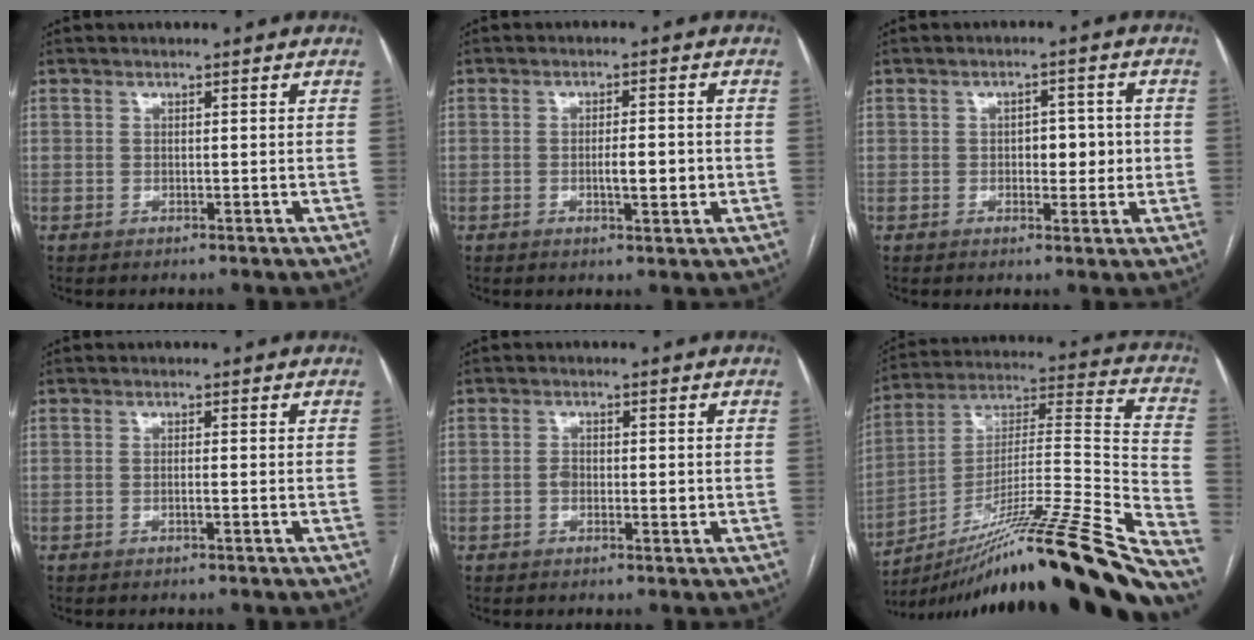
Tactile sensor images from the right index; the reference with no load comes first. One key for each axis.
{"total": 4.0, "fx": -0.7, "fy": 0.9, "fz": 3.8, "tx": -0.067, "ty": -0.001, "tz": -0.005}
{"total": 4.3, "fx": -0.2, "fy": 2.3, "fz": 3.6, "tx": -0.042, "ty": 0.009, "tz": 0.001}
{"total": 0.6, "fx": -0.2, "fy": 0.0, "fz": 0.6, "tx": -0.014, "ty": 0.002, "tz": -0.001}
{"total": 2.4, "fx": -0.2, "fy": 1.4, "fz": 1.9, "tx": -0.032, "ty": 0.004, "tz": -0.001}
{"total": 30.9, "fx": -23.6, "fy": -1.1, "fz": 19.9, "tx": -0.236, "ty": -0.002, "tz": -0.381}